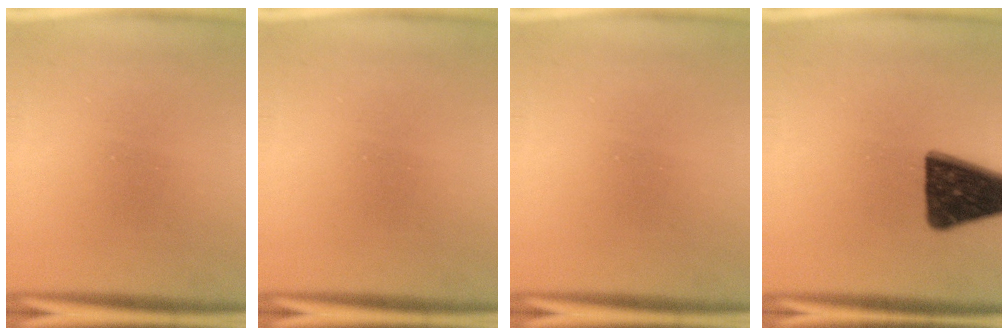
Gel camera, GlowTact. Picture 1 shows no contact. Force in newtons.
{"total": 0.0}
{"total": 0.0}
{"total": 14.8}